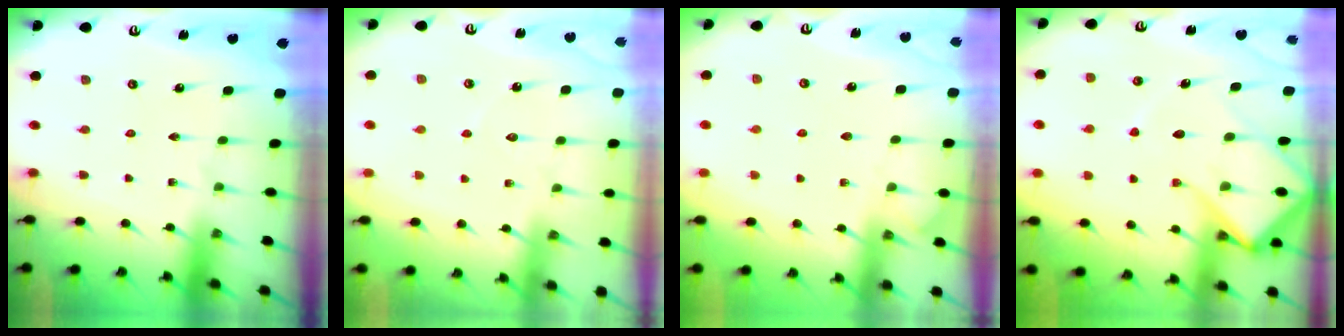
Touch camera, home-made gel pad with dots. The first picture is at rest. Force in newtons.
{"total": 5.8, "press": 5.8, "slide": 0.8}
{"total": 3.8, "press": 3.8, "slide": 0.6}
{"total": 13.3, "press": 13.2, "slide": 1.4}